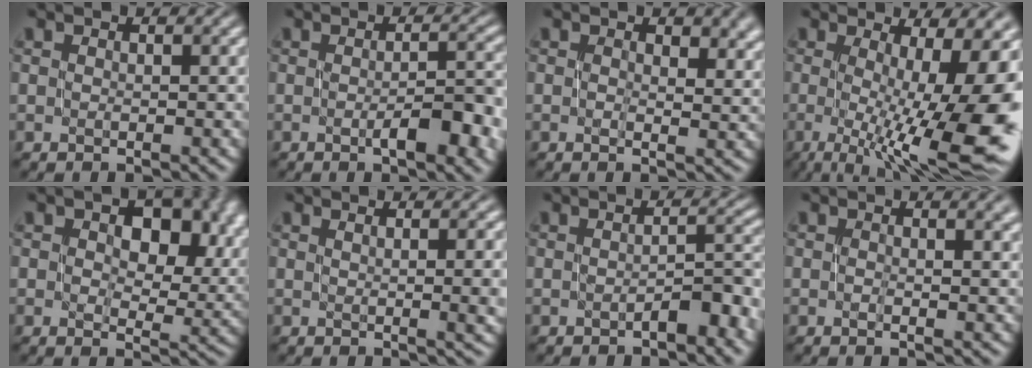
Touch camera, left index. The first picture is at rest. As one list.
[{"total": 5.0, "force": [-1.3, 1.2, 4.7], "torque": [-0.069, 0.002, -0.015]}, {"total": 4.0, "force": [1.2, 2.2, 3.2], "torque": [-0.037, 0.004, 0.012]}, {"total": 14.6, "force": [-2.0, 5.0, 13.6], "torque": [-0.183, -0.013, -0.017]}, {"total": 11.8, "force": [3.6, 7.2, 8.5], "torque": [-0.095, 0.010, 0.053]}, {"total": 3.7, "force": [0.5, 1.2, 3.5], "torque": [-0.034, 0.004, 0.010]}, {"total": 2.7, "force": [-1.1, 0.6, 2.4], "torque": [-0.033, 0.011, -0.018]}, {"total": 2.5, "force": [0.5, 1.1, 2.2], "torque": [-0.020, 0.008, 0.001]}]